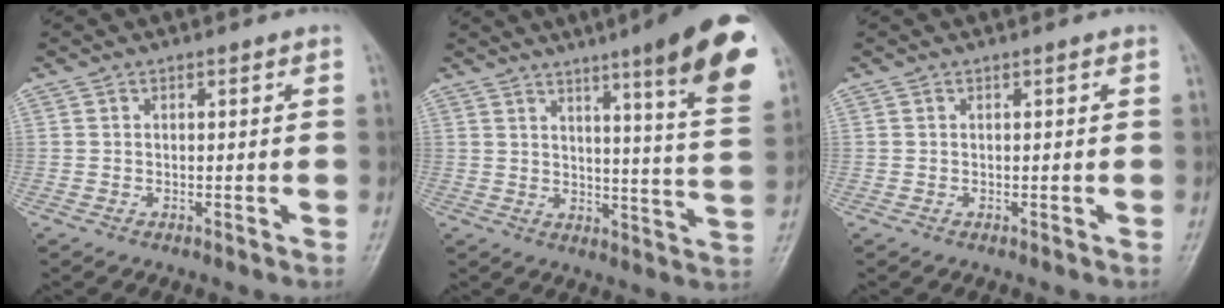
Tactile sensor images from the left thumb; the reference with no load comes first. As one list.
[{"total": 17.6, "force": [9.9, 1.8, 14.4], "torque": [-0.166, -0.054, 0.124]}, {"total": 0.0}]